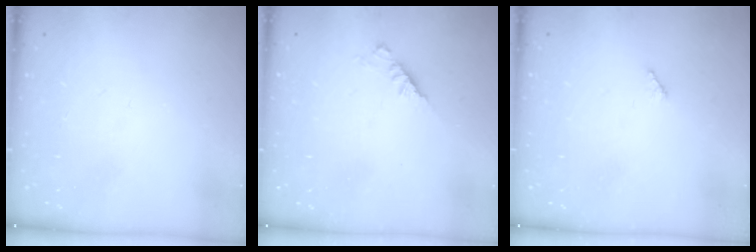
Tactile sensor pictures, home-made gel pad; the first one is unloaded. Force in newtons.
{"total": 2.9, "press": 2.8, "slide": 0.7}
{"total": 2.9, "press": 2.9, "slide": 0.4}